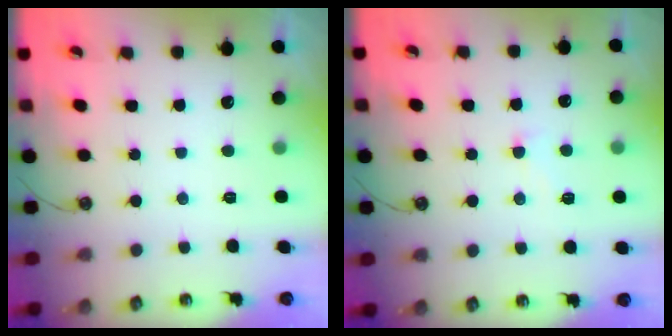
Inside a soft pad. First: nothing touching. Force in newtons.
{"total": 0.8, "press": 0.6, "slide": 0.6}